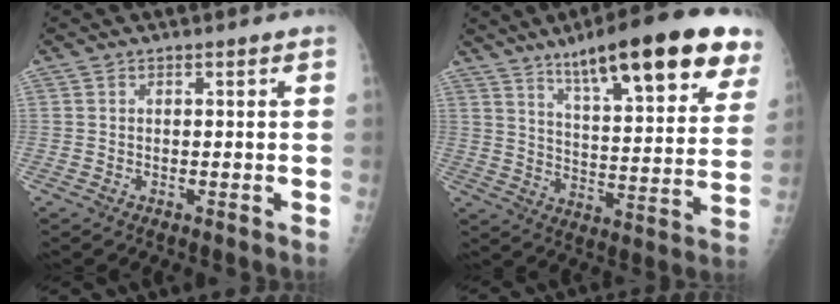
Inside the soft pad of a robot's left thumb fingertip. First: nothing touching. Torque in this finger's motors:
{"motor_torque": [0.46, 0.67, 1.19, -1.58, 0.15]}